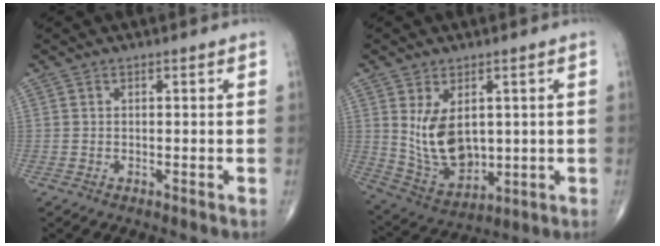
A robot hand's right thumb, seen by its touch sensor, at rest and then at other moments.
{"total": 11.3, "force": [1.9, 7.2, 8.6], "torque": [-0.134, -0.021, 0.058]}